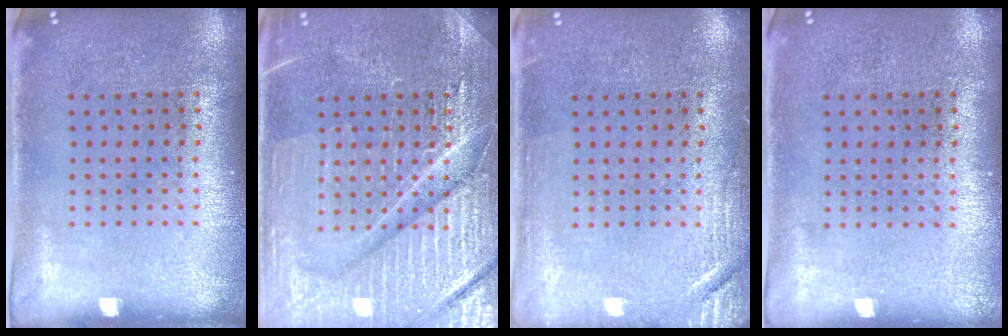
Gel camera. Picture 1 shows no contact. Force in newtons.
{"total": 7.6, "press": 7.5, "slide": 1.0}
{"total": 2.1, "press": 2.0, "slide": 0.4}
{"total": 0.0}